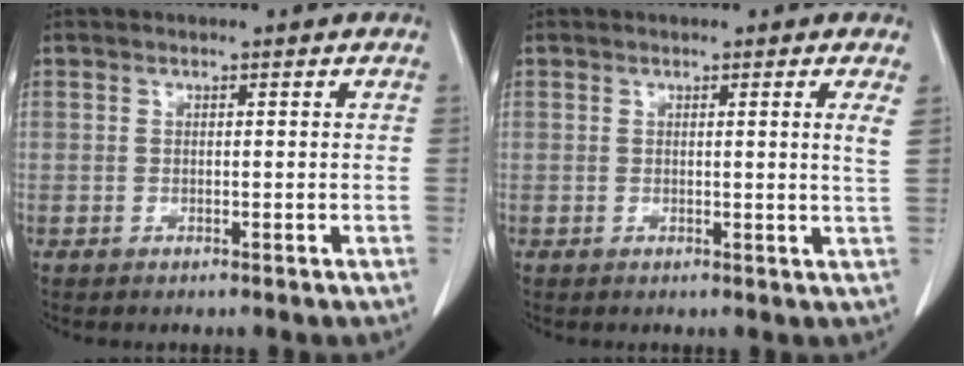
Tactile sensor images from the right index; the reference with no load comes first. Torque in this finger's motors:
{"motor_torque": [-0.10, 0.17, 0.05, 0.00]}